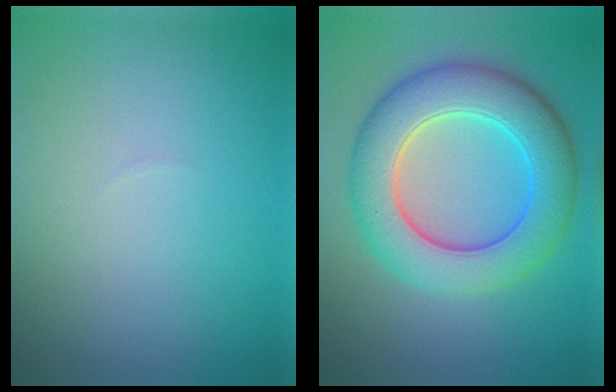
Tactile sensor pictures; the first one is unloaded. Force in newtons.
{"total": 8.5, "press": 8.4, "slide": 0.4}